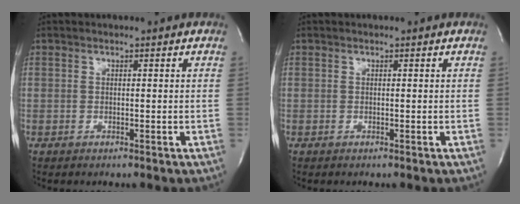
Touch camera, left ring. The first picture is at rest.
{"total": 0.0}